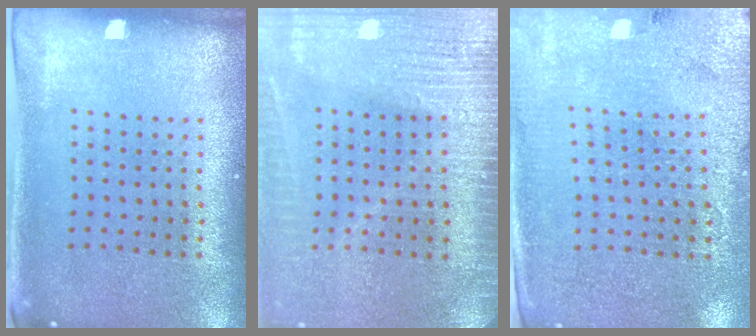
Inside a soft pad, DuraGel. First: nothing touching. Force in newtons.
{"total": 3.5, "press": 3.1, "slide": 1.6}
{"total": 3.0, "press": 2.9, "slide": 0.8}